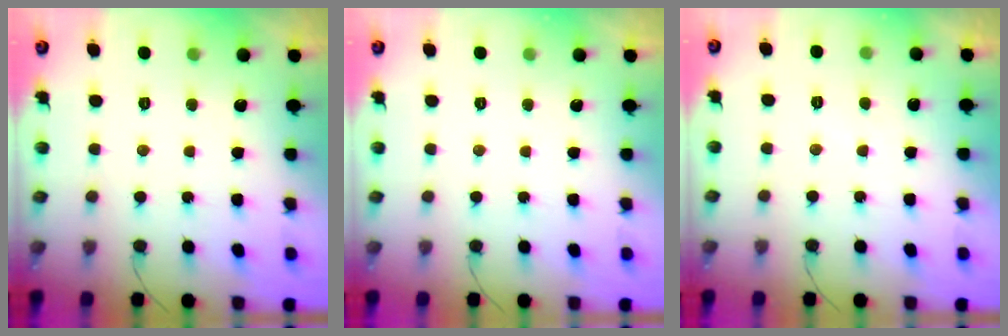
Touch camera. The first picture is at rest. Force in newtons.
{"total": 0.0}
{"total": 1.1, "press": 1.0, "slide": 0.4}